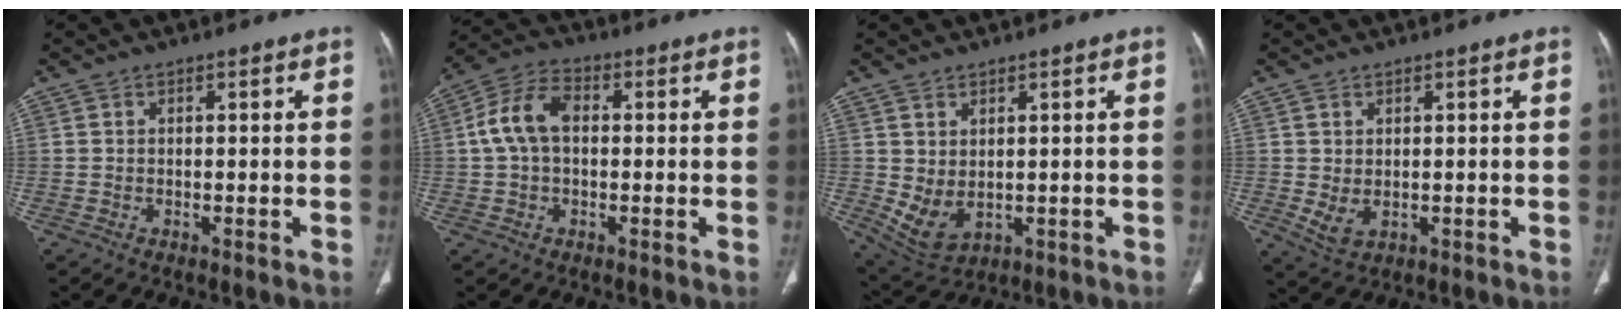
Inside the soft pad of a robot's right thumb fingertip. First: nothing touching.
{"total": 8.7, "force": [0.7, 5.5, 6.6], "torque": [-0.134, 0.027, 0.007]}
{"total": 6.1, "force": [0.2, 3.9, 4.7], "torque": [-0.087, -0.007, 0.030]}
{"total": 3.2, "force": [-0.1, 2.1, 2.4], "torque": [-0.047, -0.005, 0.013]}